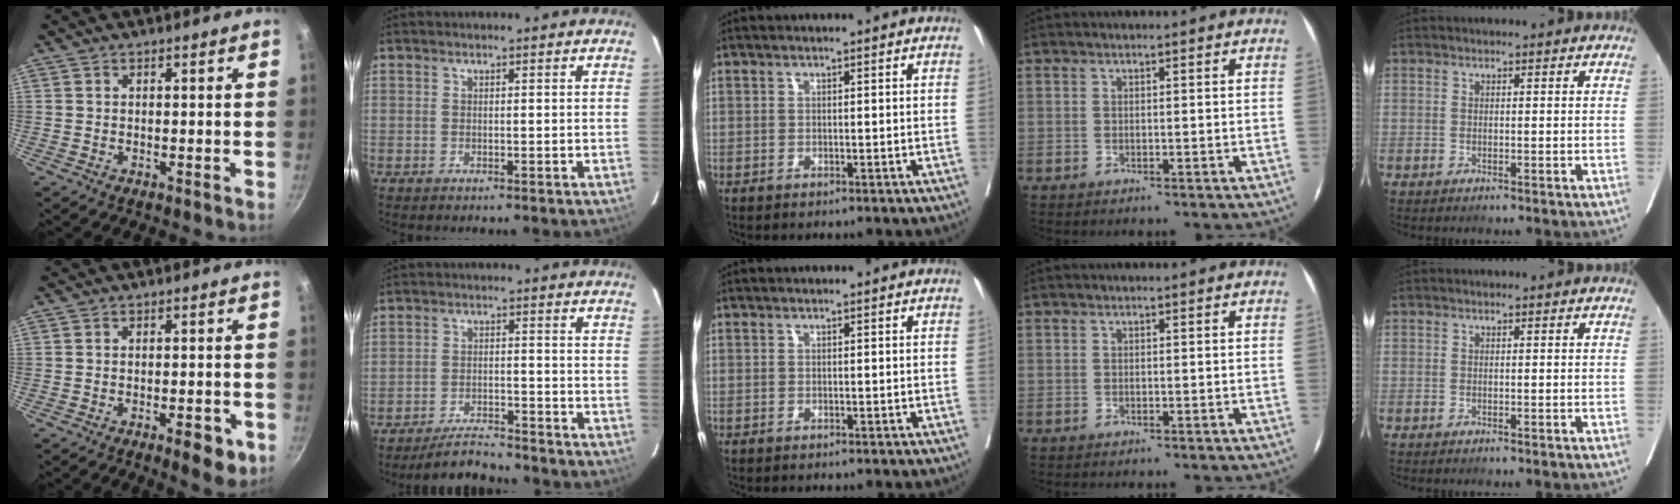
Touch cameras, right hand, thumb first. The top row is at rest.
{"thumb": {"total": 5.8, "force": [-2.6, 1.9, 4.8], "torque": [-0.056, 0.002, -0.032]}, "index": {"total": 5.3, "force": [-5.3, 0.5, 0.8], "torque": [-0.015, -0.009, -0.089]}}